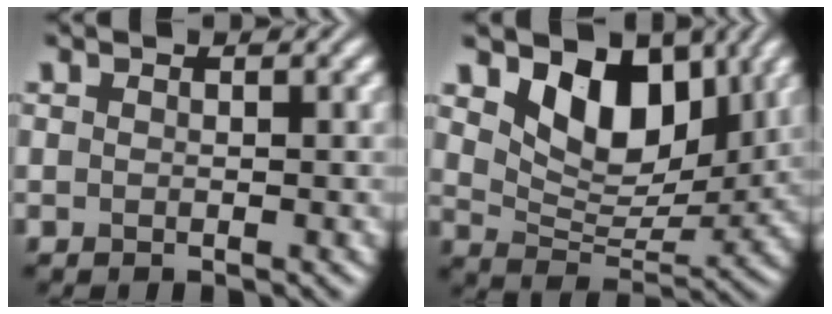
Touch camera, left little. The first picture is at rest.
{"total": 7.8, "force": [3.5, 4.8, 5.1], "torque": [-0.085, -0.018, 0.056]}